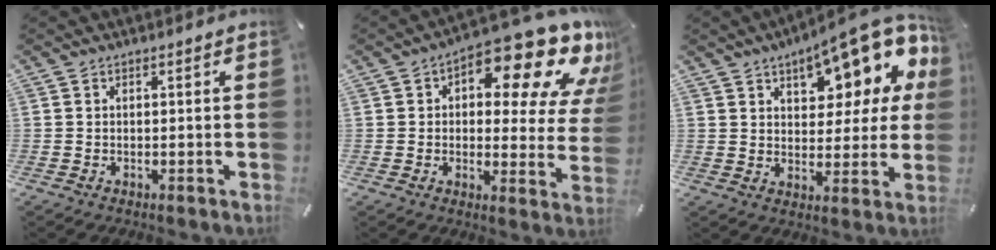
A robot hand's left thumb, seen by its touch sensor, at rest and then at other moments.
{"total": 18.2, "force": [10.9, 7.6, 12.4], "torque": [-0.157, -0.085, 0.175]}
{"total": 15.5, "force": [10.3, 7.4, 8.9], "torque": [-0.120, -0.070, 0.175]}